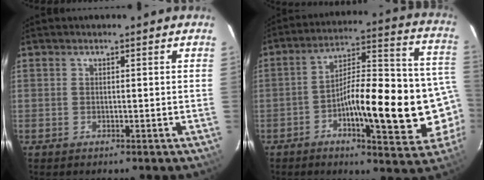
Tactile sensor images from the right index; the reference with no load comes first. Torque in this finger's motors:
{"motor_torque": [2.14, 0.00, 1.05, 0.21]}